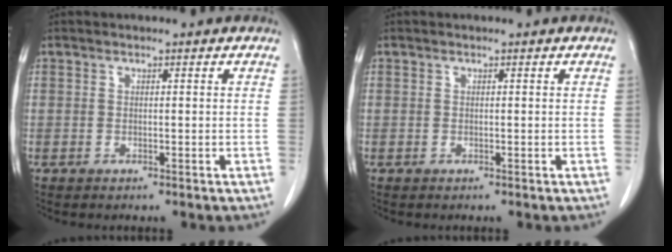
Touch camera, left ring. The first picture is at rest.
{"total": 0.0}